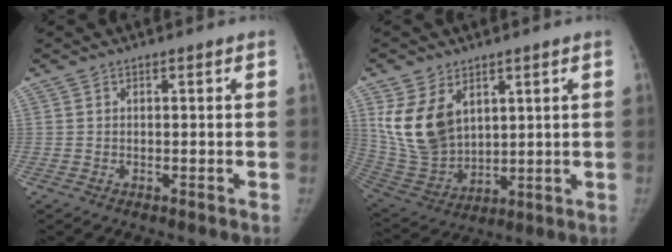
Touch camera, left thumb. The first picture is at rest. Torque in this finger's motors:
{"motor_torque": [0.34, 0.19, 1.58, -0.68, 0.12]}